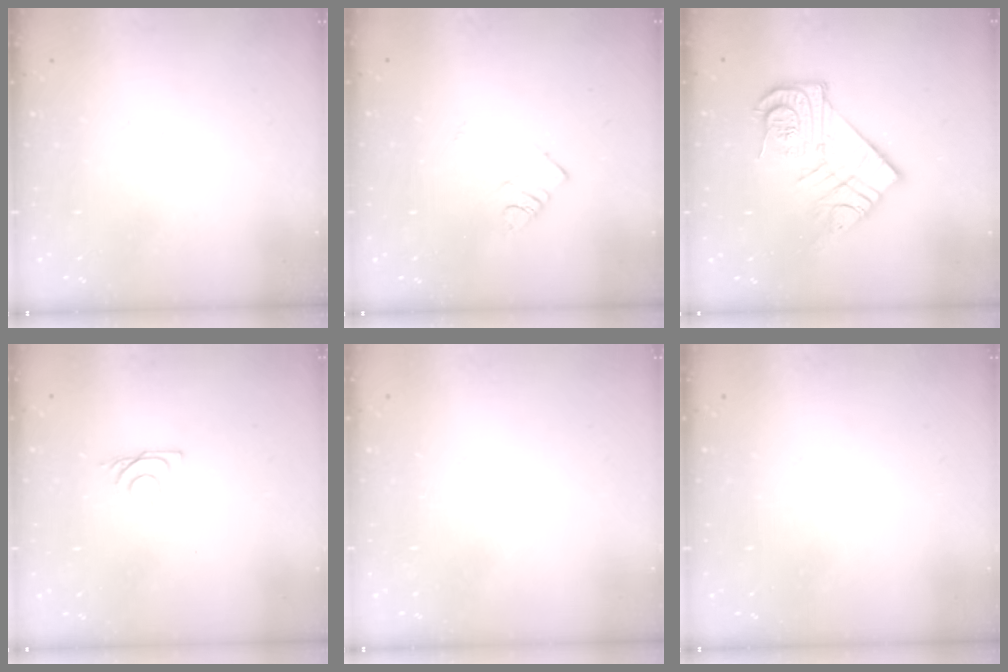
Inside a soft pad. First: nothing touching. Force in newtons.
{"total": 2.3, "press": 2.3, "slide": 0.4}
{"total": 14.8, "press": 14.7, "slide": 1.0}
{"total": 5.3, "press": 5.3, "slide": 0.9}
{"total": 1.6, "press": 1.6, "slide": 0.1}
{"total": 0.0}